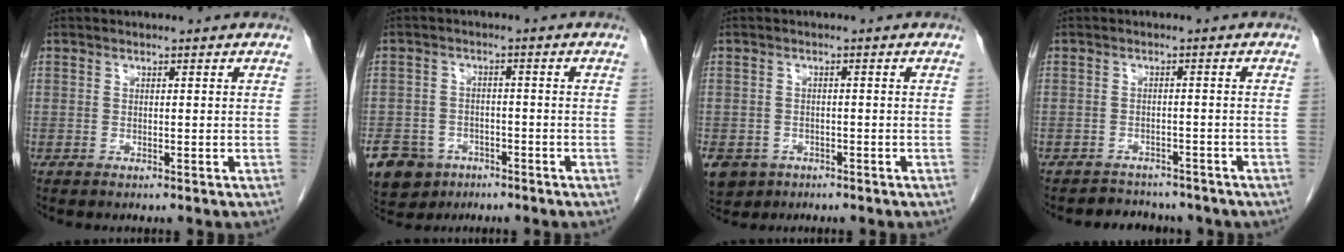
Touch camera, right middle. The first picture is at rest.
{"total": 10.5, "force": [-6.6, 7.5, 3.3], "torque": [-0.084, 0.001, -0.104]}
{"total": 7.4, "force": [-4.0, 5.8, 2.2], "torque": [-0.056, -0.002, -0.060]}
{"total": 6.1, "force": [-5.4, 2.8, 0.7], "torque": [-0.006, 0.009, -0.062]}